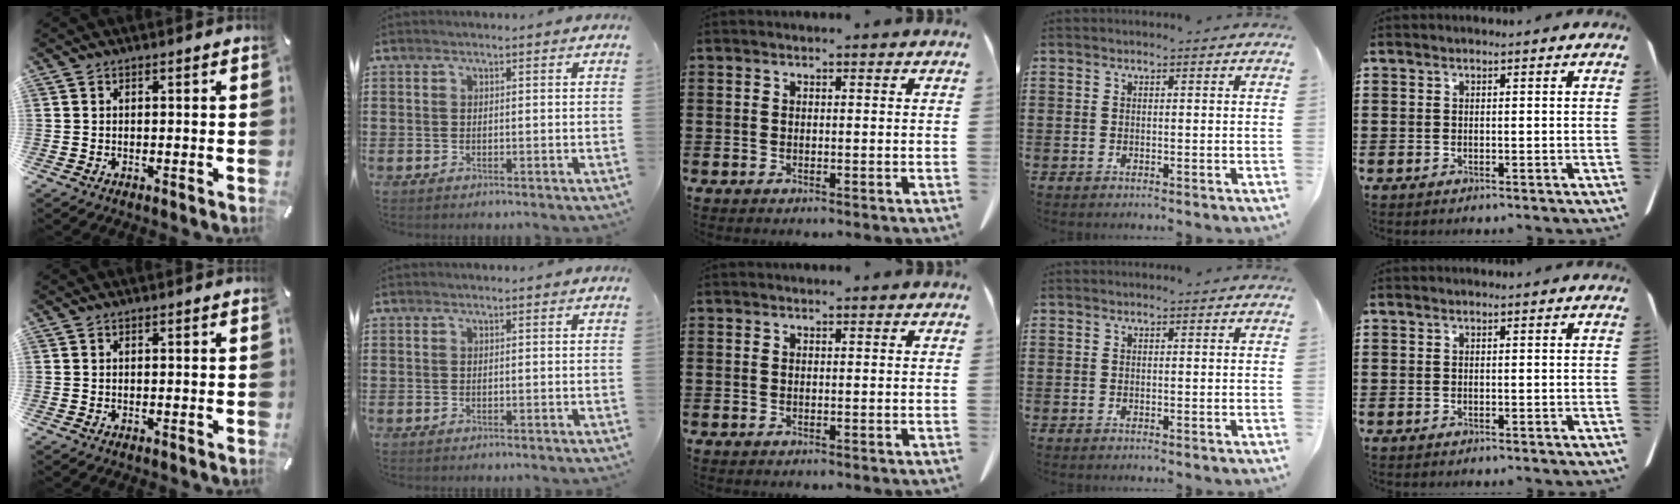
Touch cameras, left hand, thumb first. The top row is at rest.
{}